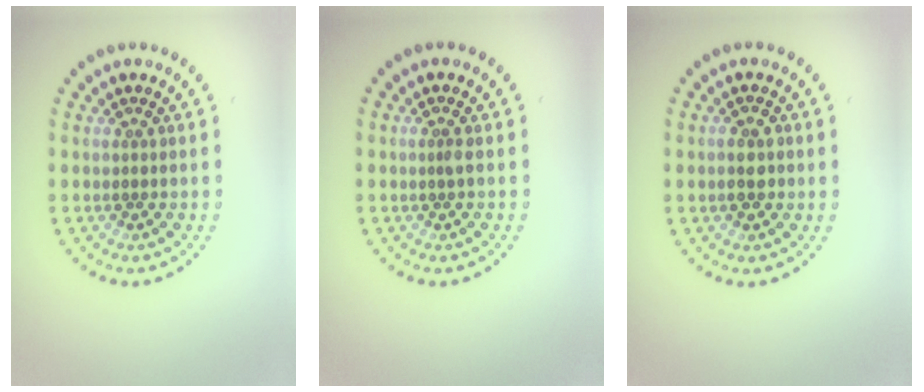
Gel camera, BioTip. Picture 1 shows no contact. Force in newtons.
{"total": 0.6, "press": 0.5, "slide": 0.4}
{"total": 1.7, "press": 1.7, "slide": 0.2}